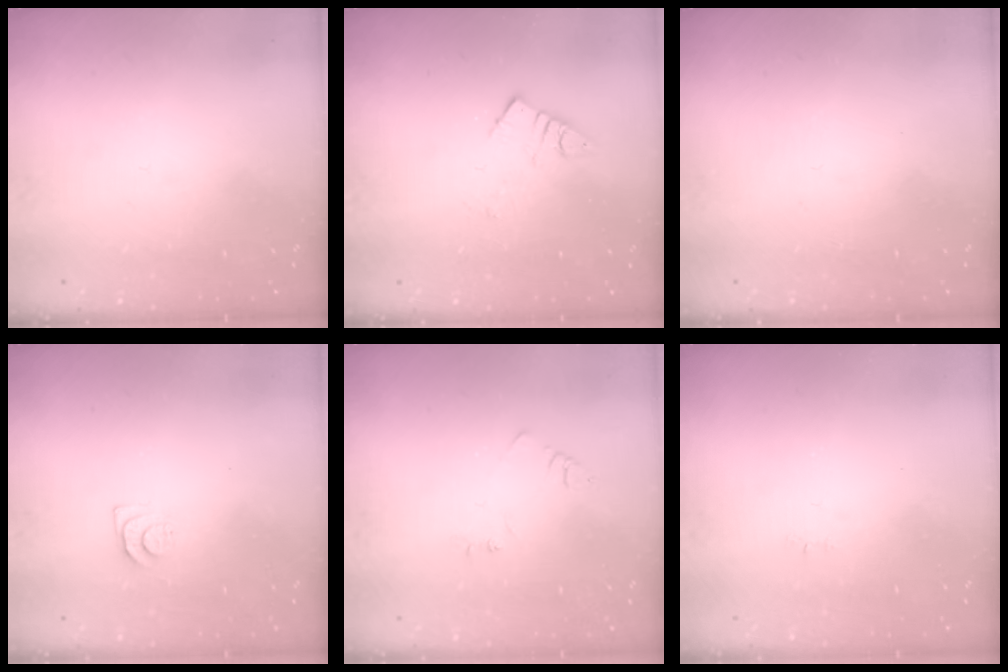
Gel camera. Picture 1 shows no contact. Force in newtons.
{"total": 4.1, "press": 4.1, "slide": 0.2}
{"total": 1.6, "press": 1.6, "slide": 0.1}
{"total": 4.6, "press": 4.6, "slide": 0.7}
{"total": 3.0, "press": 3.0, "slide": 0.4}
{"total": 2.5, "press": 2.5, "slide": 0.3}